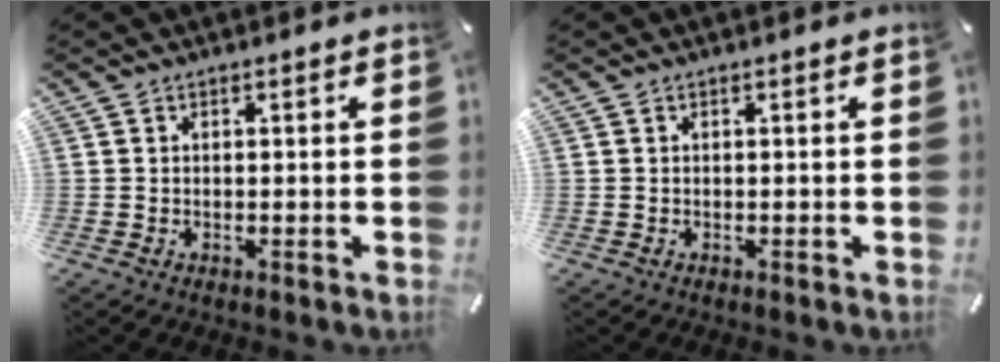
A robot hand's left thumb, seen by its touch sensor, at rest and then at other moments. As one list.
[{"total": 0.0}]